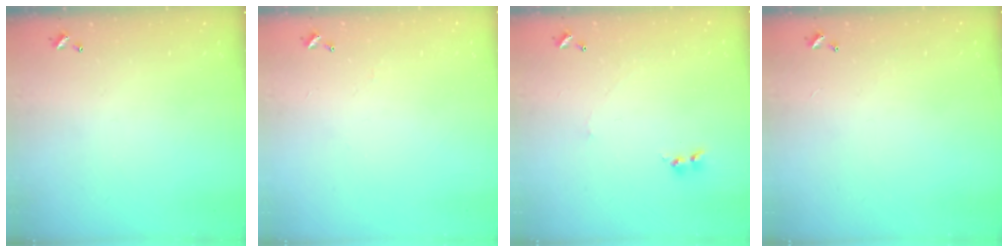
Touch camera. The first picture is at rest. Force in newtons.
{"total": 2.2, "press": 2.2, "slide": 0.4}
{"total": 0.8, "press": 0.7, "slide": 0.5}
{"total": 2.6, "press": 2.6, "slide": 0.3}